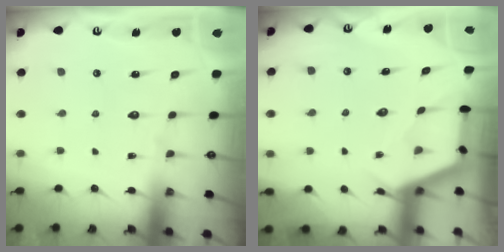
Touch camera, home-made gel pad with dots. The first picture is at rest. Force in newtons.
{"total": 3.0, "press": 3.0, "slide": 0.4}